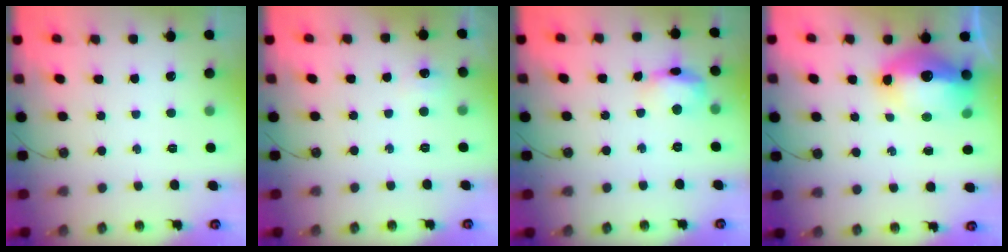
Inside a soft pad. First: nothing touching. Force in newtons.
{"total": 6.0, "press": 5.9, "slide": 0.7}
{"total": 13.1, "press": 8.6, "slide": 9.9}
{"total": 15.9, "press": 15.3, "slide": 4.2}